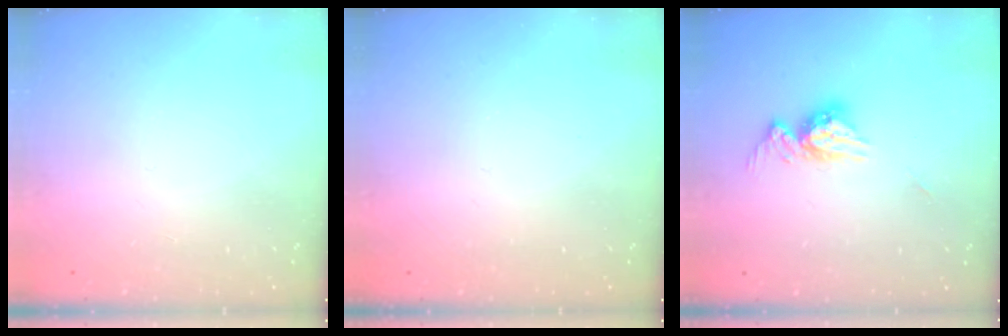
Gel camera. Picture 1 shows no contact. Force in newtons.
{"total": 0.0}
{"total": 9.4, "press": 9.4, "slide": 0.8}